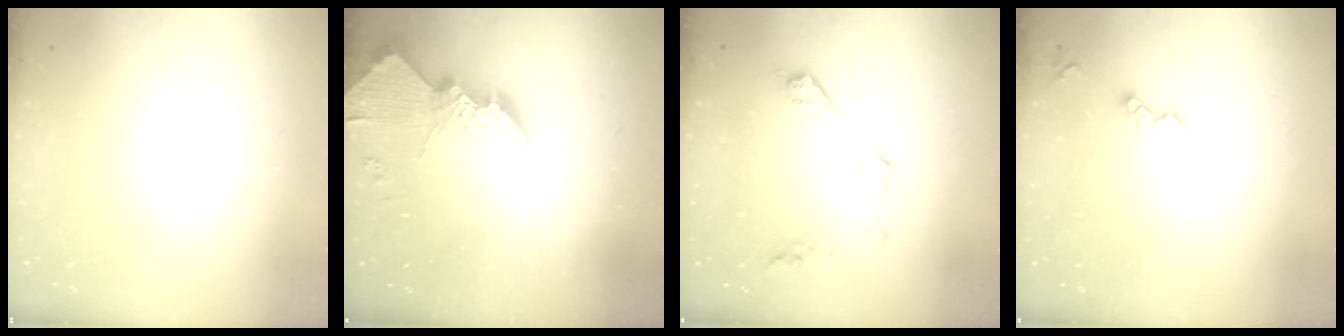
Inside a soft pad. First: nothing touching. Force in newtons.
{"total": 12.9, "press": 12.9, "slide": 1.3}
{"total": 10.2, "press": 10.2, "slide": 0.2}
{"total": 4.3, "press": 4.3, "slide": 0.7}